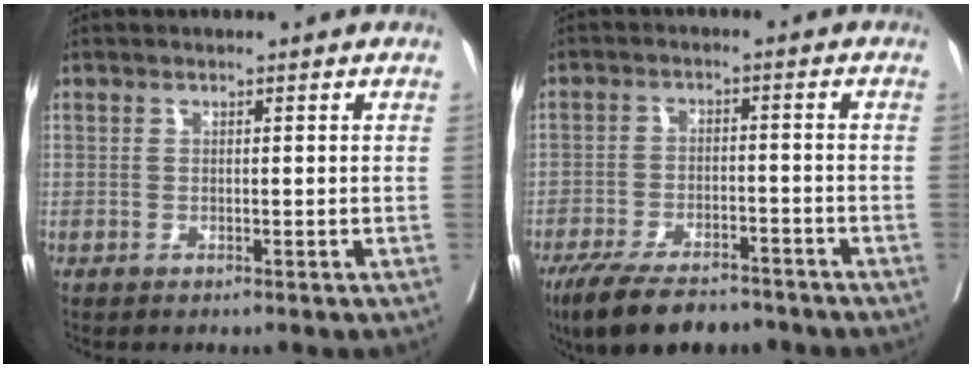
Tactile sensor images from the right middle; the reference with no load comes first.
{"total": 12.1, "force": [-9.7, 4.1, 6.1], "torque": [-0.102, -0.012, -0.155]}